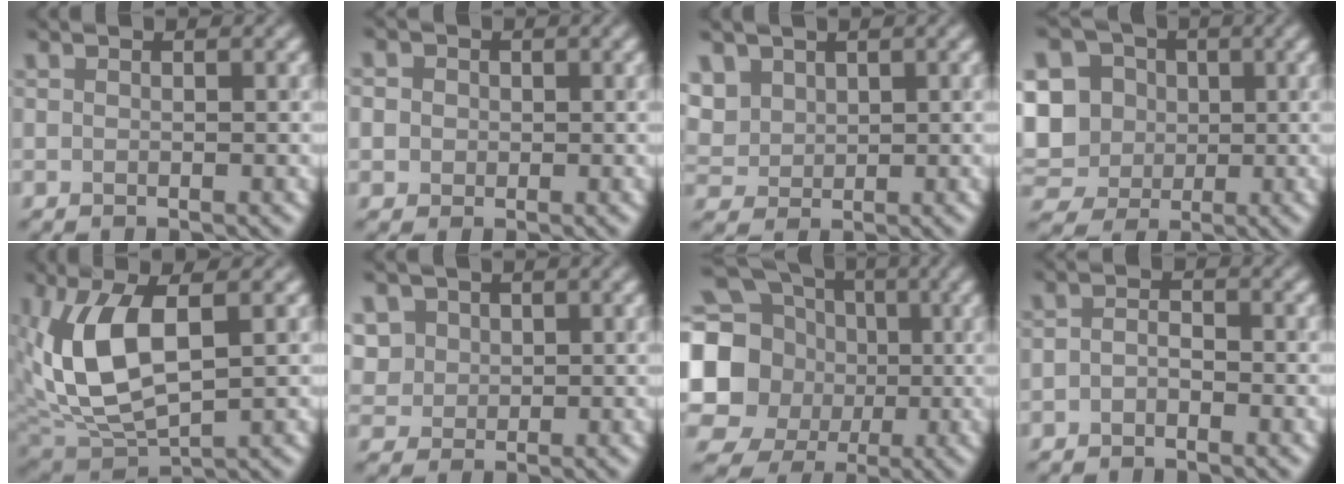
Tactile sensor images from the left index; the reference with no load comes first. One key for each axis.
{"total": 1.0, "fx": 0.0, "fy": 1.0, "fz": -0.4, "tx": -0.005, "ty": 0.015, "tz": 0.009}
{"total": 1.7, "fx": 1.2, "fy": 1.2, "fz": 0.1, "tx": -0.035, "ty": 0.005, "tz": 0.056}
{"total": 8.1, "fx": 0.2, "fy": 7.5, "fz": 3.1, "tx": -0.099, "ty": 0.013, "tz": 0.002}
{"total": 7.3, "fx": 1.1, "fy": 3.3, "fz": 6.4, "tx": -0.171, "ty": 0.000, "tz": 0.044}
{"total": 2.1, "fx": 0.9, "fy": 1.8, "fz": 0.2, "tx": -0.046, "ty": 0.011, "tz": 0.053}
{"total": 14.8, "fx": -0.3, "fy": 14.0, "fz": 4.8, "tx": -0.176, "ty": 0.011, "tz": -0.015}
{"total": 1.4, "fx": -1.4, "fy": -0.3, "fz": 0.0, "tx": -0.018, "ty": -0.003, "tz": -0.007}